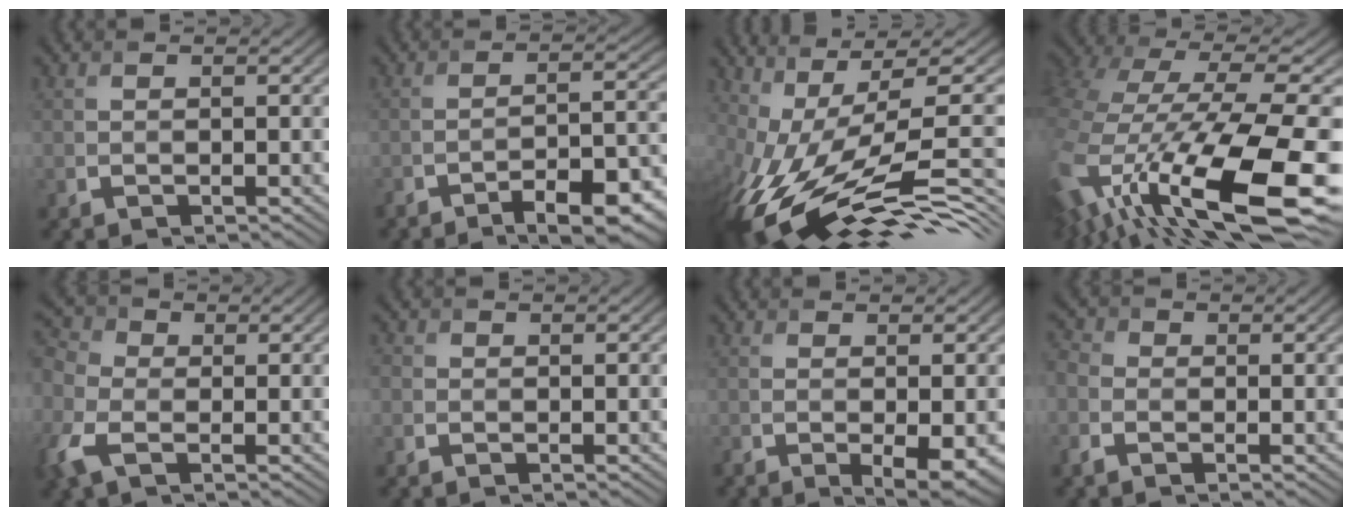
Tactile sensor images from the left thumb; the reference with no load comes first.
{"total": 8.8, "force": [-6.3, 1.6, 5.9], "torque": [-0.081, 0.005, -0.094]}
{"total": 14.7, "force": [-1.9, 4.2, 13.9], "torque": [-0.274, -0.001, -0.011]}
{"total": 16.4, "force": [-4.5, 7.2, 14.0], "torque": [-0.303, -0.055, -0.045]}
{"total": 7.3, "force": [-1.8, 5.0, 5.0], "torque": [-0.154, 0.002, -0.053]}
{"total": 1.4, "force": [-0.1, 1.2, 0.5], "torque": [-0.013, 0.000, -0.008]}
{"total": 3.6, "force": [-1.0, 0.5, 3.5], "torque": [-0.055, -0.011, -0.012]}
{"total": 3.5, "force": [-0.9, 2.7, 2.0], "torque": [-0.058, 0.007, -0.032]}